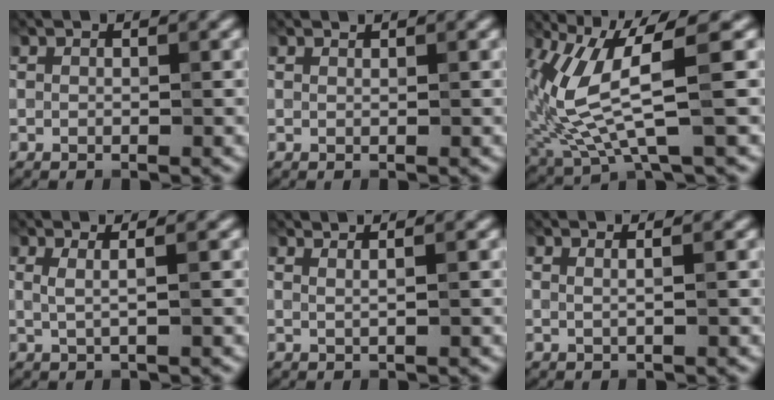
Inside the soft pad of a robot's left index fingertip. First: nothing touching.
{"total": 0.7, "force": [0.7, 0.1, 0.2], "torque": [0.002, -0.005, 0.006]}
{"total": 6.9, "force": [1.0, 1.6, 6.6], "torque": [-0.166, -0.016, 0.034]}
{"total": 1.5, "force": [0.6, 0.4, 1.4], "torque": [-0.023, -0.002, 0.005]}
{"total": 3.4, "force": [2.4, 1.5, 1.9], "torque": [-0.003, 0.024, 0.005]}
{"total": 2.4, "force": [1.0, 1.2, 1.7], "torque": [-0.003, 0.014, -0.016]}